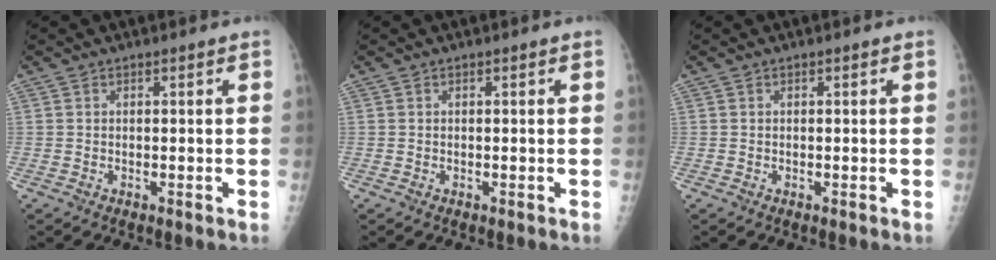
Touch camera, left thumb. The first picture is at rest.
{"total": 0.0}
{"total": 0.0}